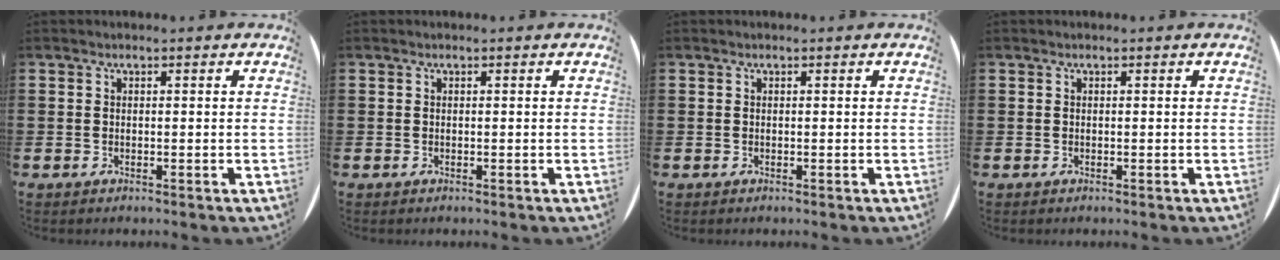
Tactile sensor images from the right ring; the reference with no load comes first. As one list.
[{"total": 0.0}, {"total": 0.0}, {"total": 0.0}]